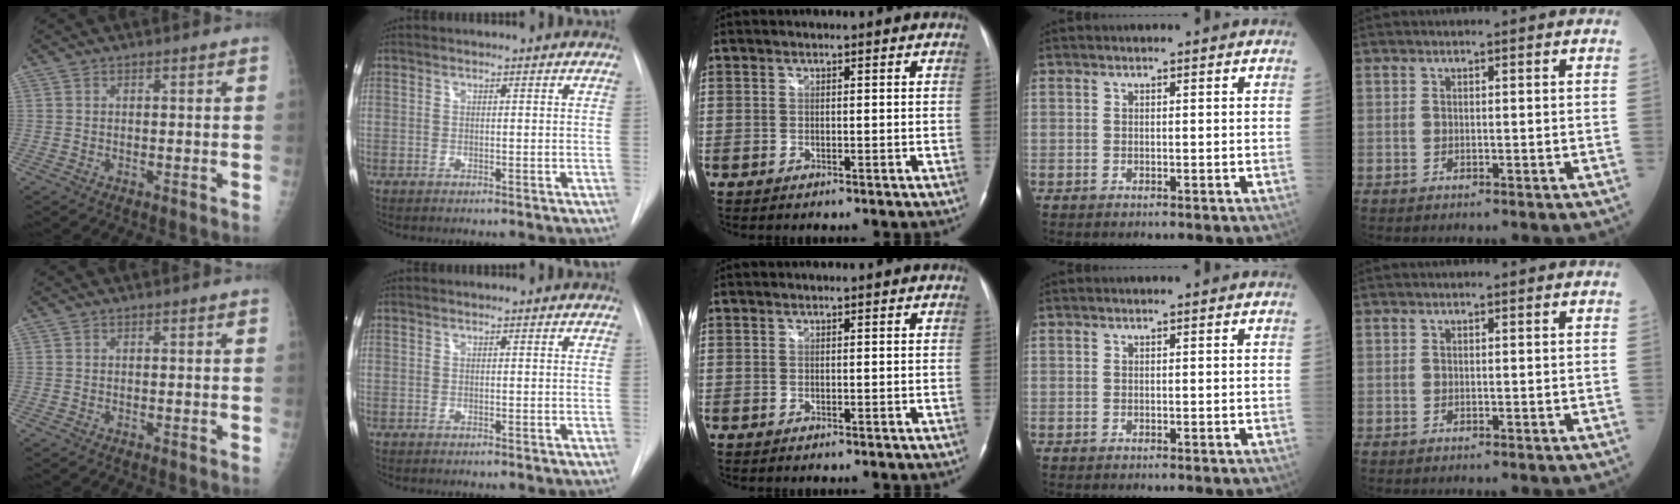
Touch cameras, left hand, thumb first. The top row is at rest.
{}